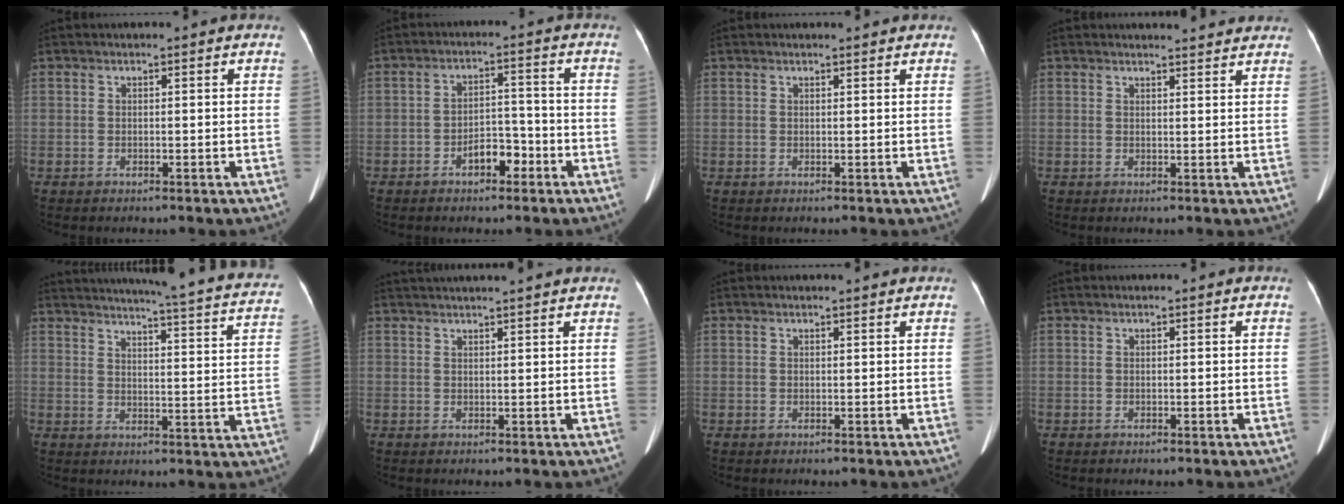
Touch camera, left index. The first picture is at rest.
{"total": 4.6, "force": [-2.7, 2.3, 3.0], "torque": [-0.051, 0.016, -0.044]}
{"total": 1.3, "force": [1.2, 0.1, 0.3], "torque": [-0.010, 0.003, 0.014]}
{"total": 5.2, "force": [5.0, 0.7, 1.2], "torque": [-0.014, 0.005, 0.048]}
{"total": 26.6, "force": [23.7, 2.0, 11.9], "torque": [-0.168, -0.058, 0.269]}
{"total": 8.7, "force": [7.9, -0.7, 3.7], "torque": [-0.053, 0.033, 0.098]}
{"total": 1.0, "force": [1.0, 0.0, 0.2], "torque": [-0.009, 0.003, 0.012]}
{"total": 0.0}